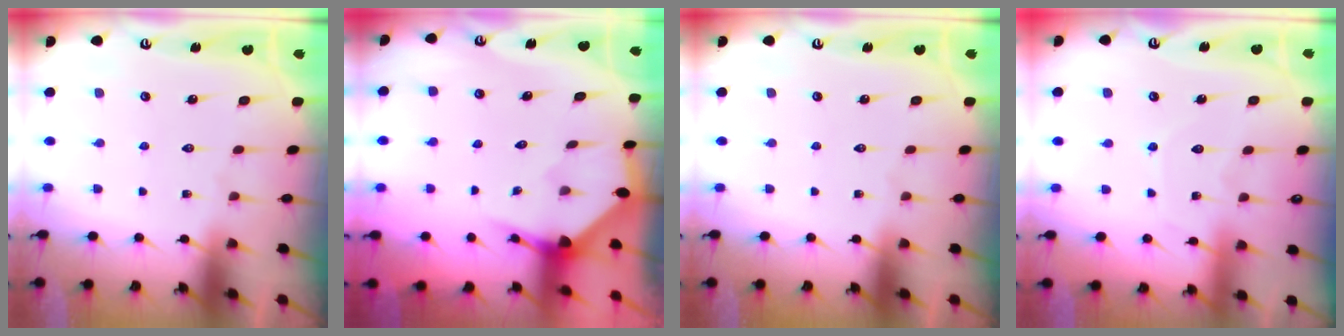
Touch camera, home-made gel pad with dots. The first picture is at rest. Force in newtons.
{"total": 3.0, "press": 3.0, "slide": 0.3}
{"total": 0.0}
{"total": 6.4, "press": 6.3, "slide": 0.6}